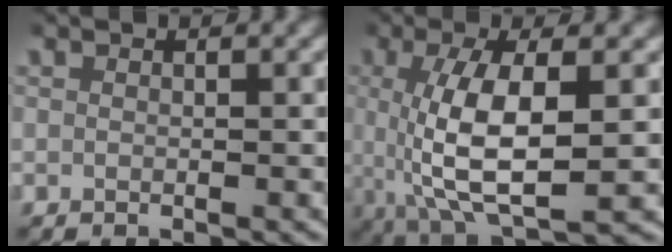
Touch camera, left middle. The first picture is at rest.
{"total": 8.6, "force": [0.3, 3.4, 7.9], "torque": [-0.147, -0.016, 0.018]}